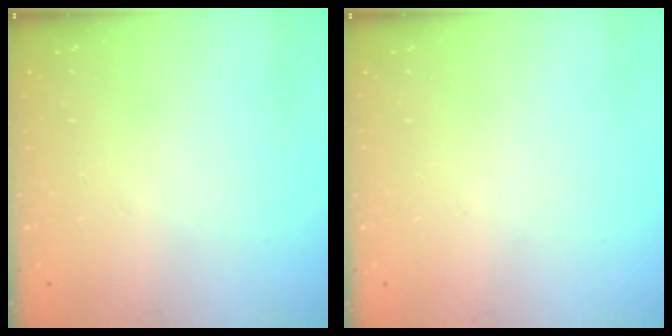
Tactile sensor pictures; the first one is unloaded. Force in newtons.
{"total": 0.0}